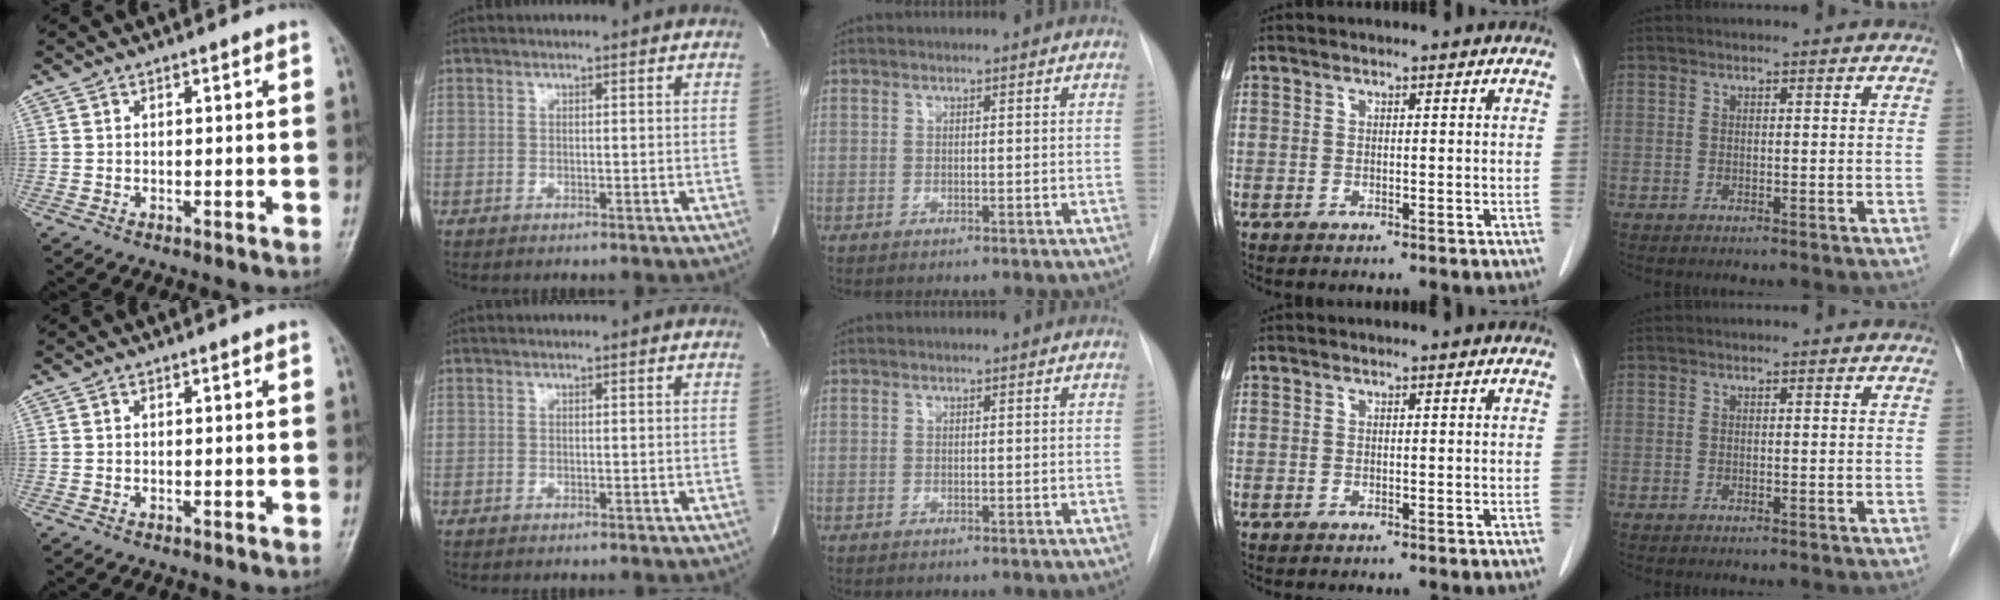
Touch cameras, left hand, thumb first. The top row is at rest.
{}